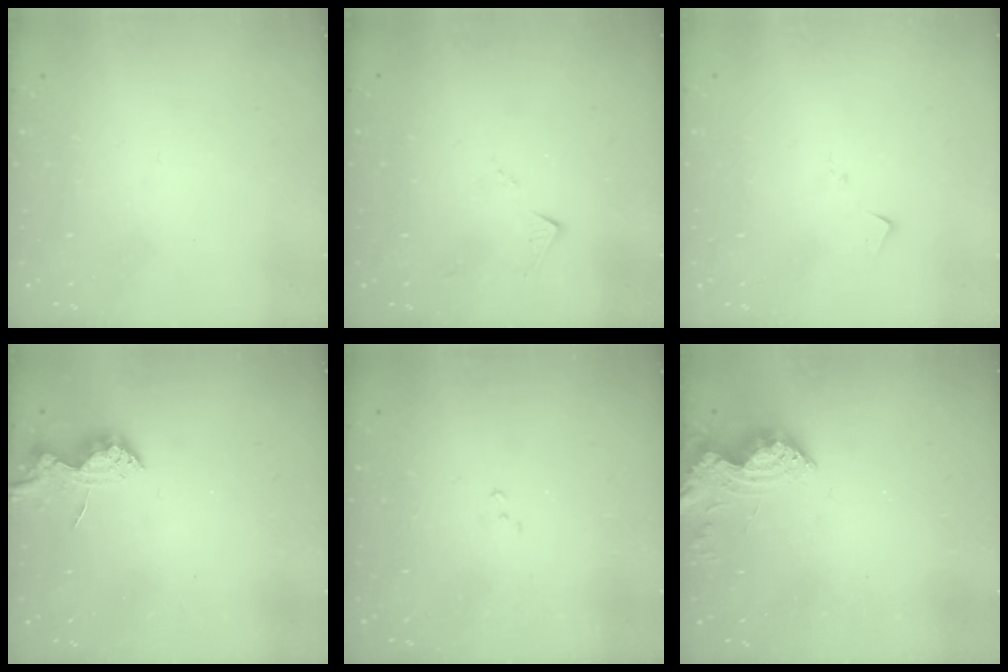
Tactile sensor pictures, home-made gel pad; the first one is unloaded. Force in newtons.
{"total": 6.8, "press": 6.7, "slide": 0.4}
{"total": 7.3, "press": 7.3, "slide": 0.2}
{"total": 8.6, "press": 8.6, "slide": 1.0}
{"total": 5.4, "press": 5.4, "slide": 0.9}
{"total": 9.1, "press": 9.1, "slide": 0.8}